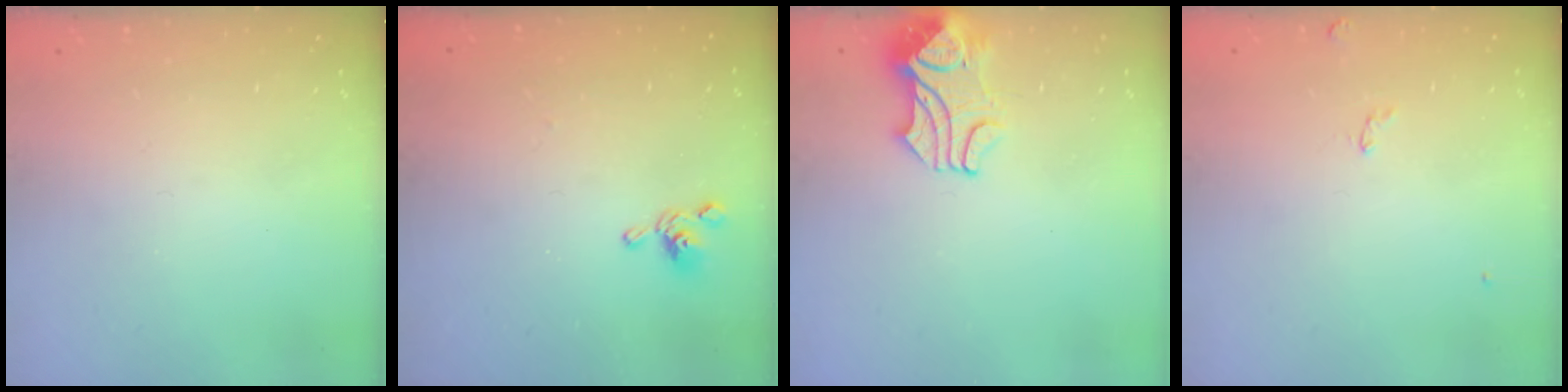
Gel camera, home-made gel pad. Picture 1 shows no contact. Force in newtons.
{"total": 5.7, "press": 5.7, "slide": 0.6}
{"total": 2.3, "press": 2.1, "slide": 1.0}
{"total": 3.0, "press": 2.9, "slide": 0.4}